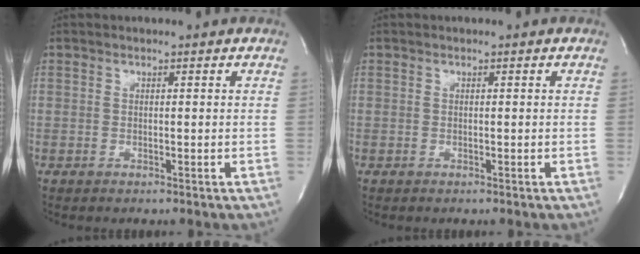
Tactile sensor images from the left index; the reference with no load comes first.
{"total": 0.0}